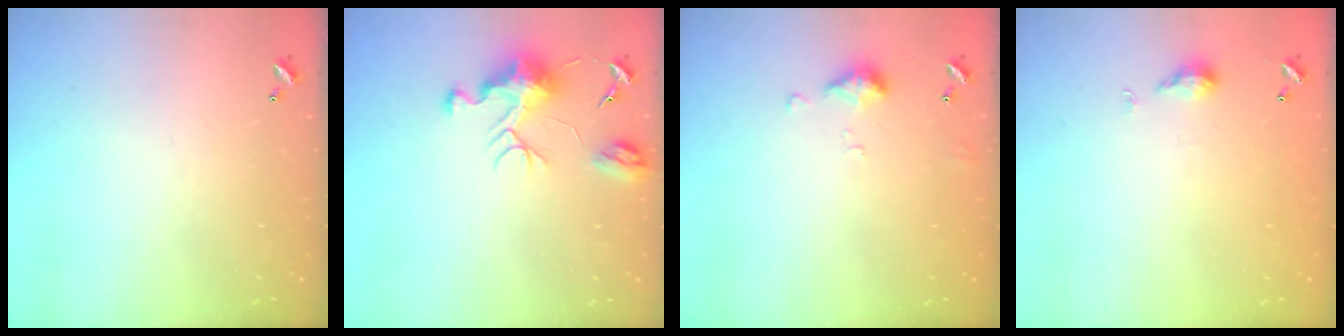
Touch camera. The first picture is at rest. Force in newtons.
{"total": 9.5, "press": 9.5, "slide": 0.4}
{"total": 6.4, "press": 6.3, "slide": 0.9}
{"total": 4.4, "press": 4.3, "slide": 0.7}